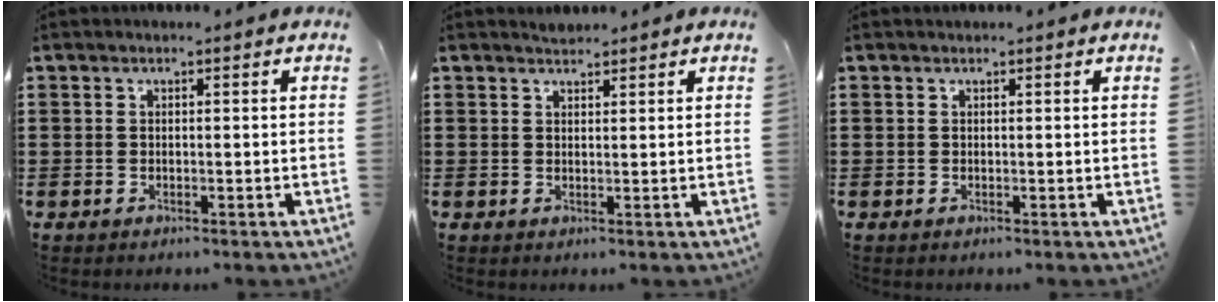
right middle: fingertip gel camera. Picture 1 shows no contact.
{"total": 1.4, "force": [1.3, 0.3, -0.2], "torque": [0.000, 0.003, 0.026]}
{"total": 0.0}